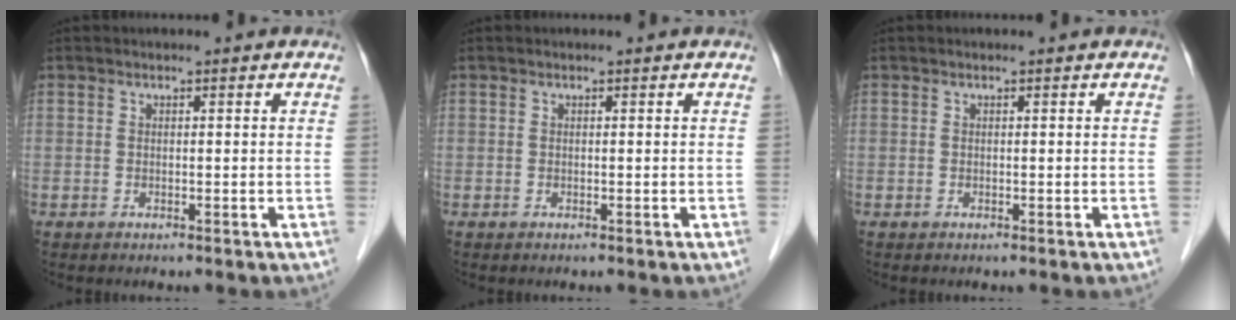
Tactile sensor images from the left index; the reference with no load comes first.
{"total": 0.0}
{"total": 0.0}